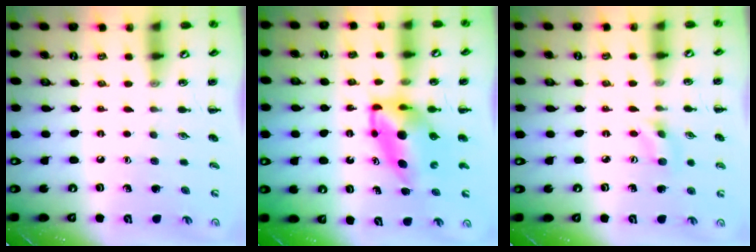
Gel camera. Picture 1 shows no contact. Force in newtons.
{"total": 7.1, "press": 6.9, "slide": 1.8}
{"total": 2.7, "press": 2.6, "slide": 0.8}